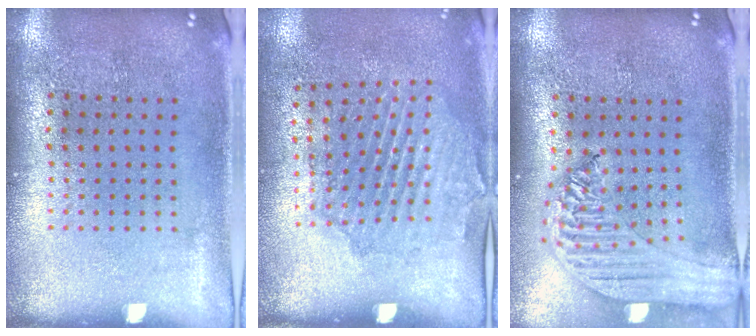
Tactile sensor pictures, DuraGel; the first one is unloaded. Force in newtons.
{"total": 1.7, "press": 1.4, "slide": 0.8}
{"total": 2.0, "press": 1.9, "slide": 0.7}